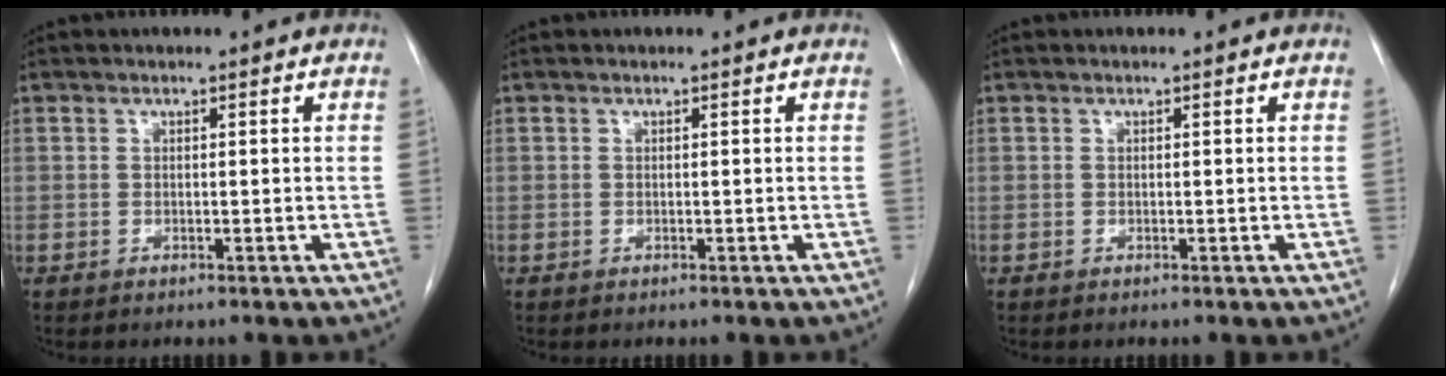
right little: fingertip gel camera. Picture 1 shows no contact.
{"total": 0.0}
{"total": 0.0}